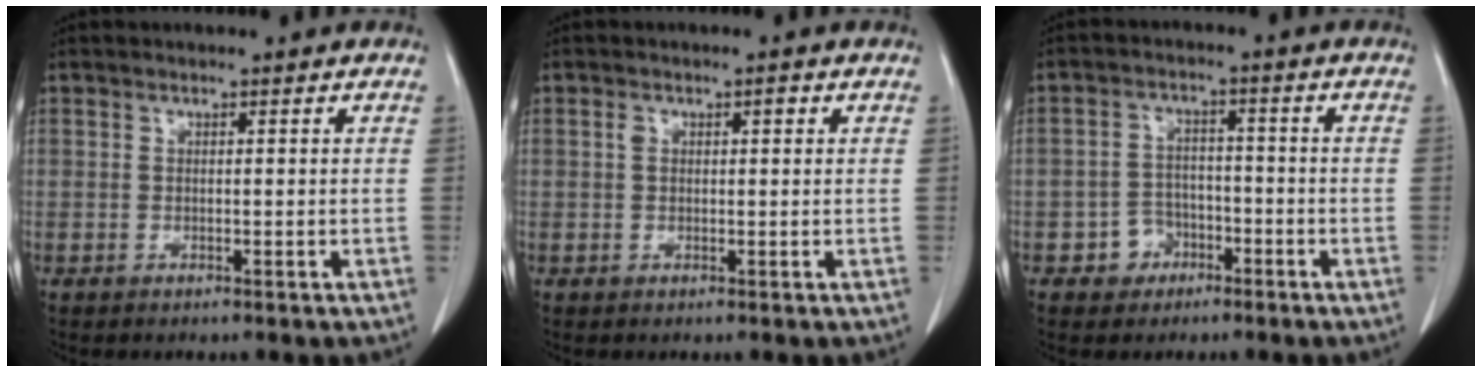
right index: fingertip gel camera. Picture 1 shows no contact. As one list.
[{"total": 2.0, "force": [0.6, 1.1, 1.5], "torque": [-0.028, 0.016, 0.012]}, {"total": 4.3, "force": [-2.2, 3.5, 0.7], "torque": [-0.004, 0.015, -0.035]}]